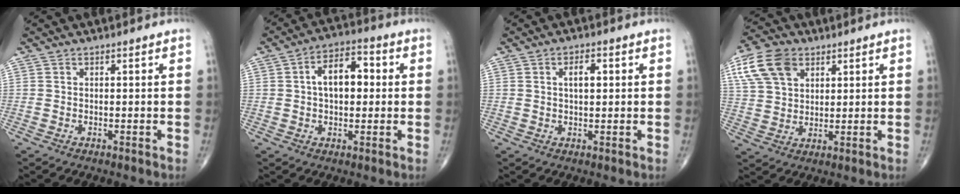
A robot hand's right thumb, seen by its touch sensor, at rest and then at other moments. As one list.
[{"total": 8.9, "force": [1.0, 5.1, 7.2], "torque": [-0.103, 0.018, 0.010]}, {"total": 3.2, "force": [0.8, 1.5, 2.8], "torque": [-0.047, -0.002, 0.012]}, {"total": 11.3, "force": [5.2, 7.3, 6.8], "torque": [-0.125, -0.002, 0.101]}]